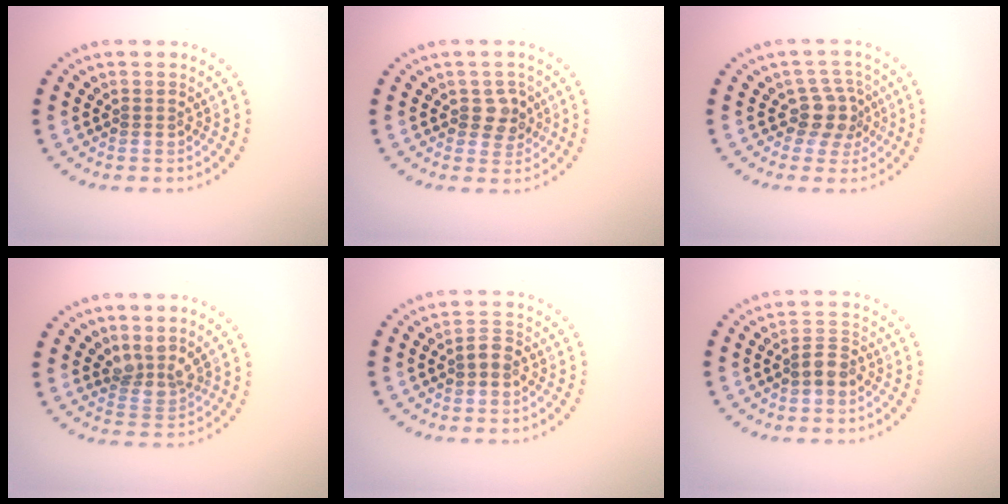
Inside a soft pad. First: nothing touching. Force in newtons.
{"total": 2.4, "press": 2.2, "slide": 0.8}
{"total": 2.9, "press": 2.3, "slide": 1.8}
{"total": 2.4, "press": 2.0, "slide": 1.4}
{"total": 1.5, "press": 1.4, "slide": 0.6}
{"total": 2.0, "press": 1.8, "slide": 0.9}